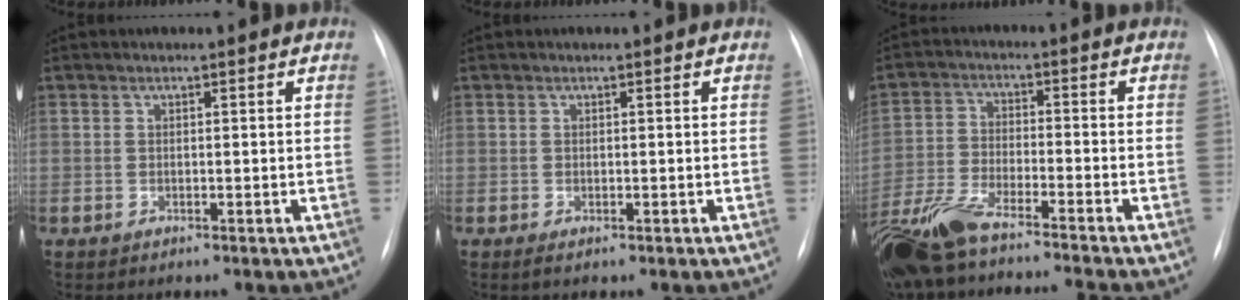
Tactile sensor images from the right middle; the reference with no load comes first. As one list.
[{"total": 0.5, "force": [-0.2, 0.2, 0.5], "torque": [-0.007, -0.004, 0.001]}, {"total": 14.5, "force": [-12.3, 0.7, 7.8], "torque": [-0.162, -0.023, -0.221]}]